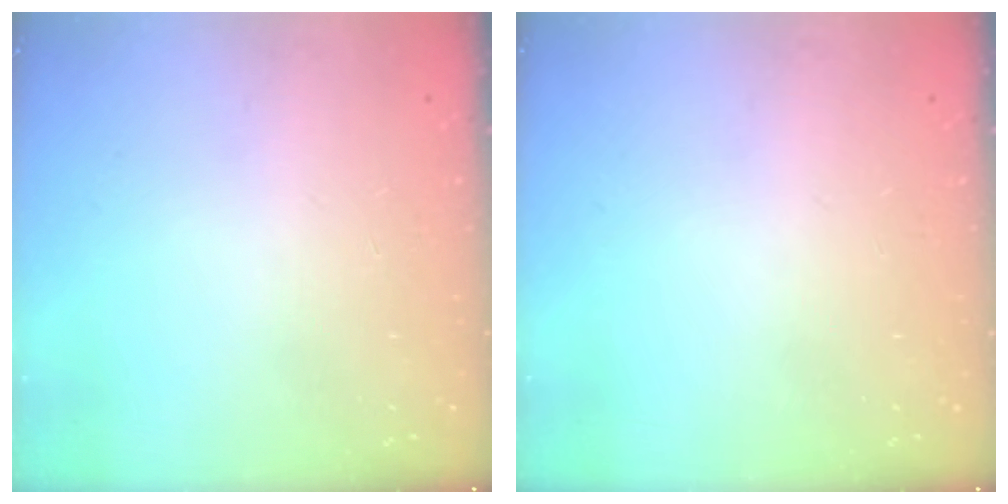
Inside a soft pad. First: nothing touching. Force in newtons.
{"total": 0.0}